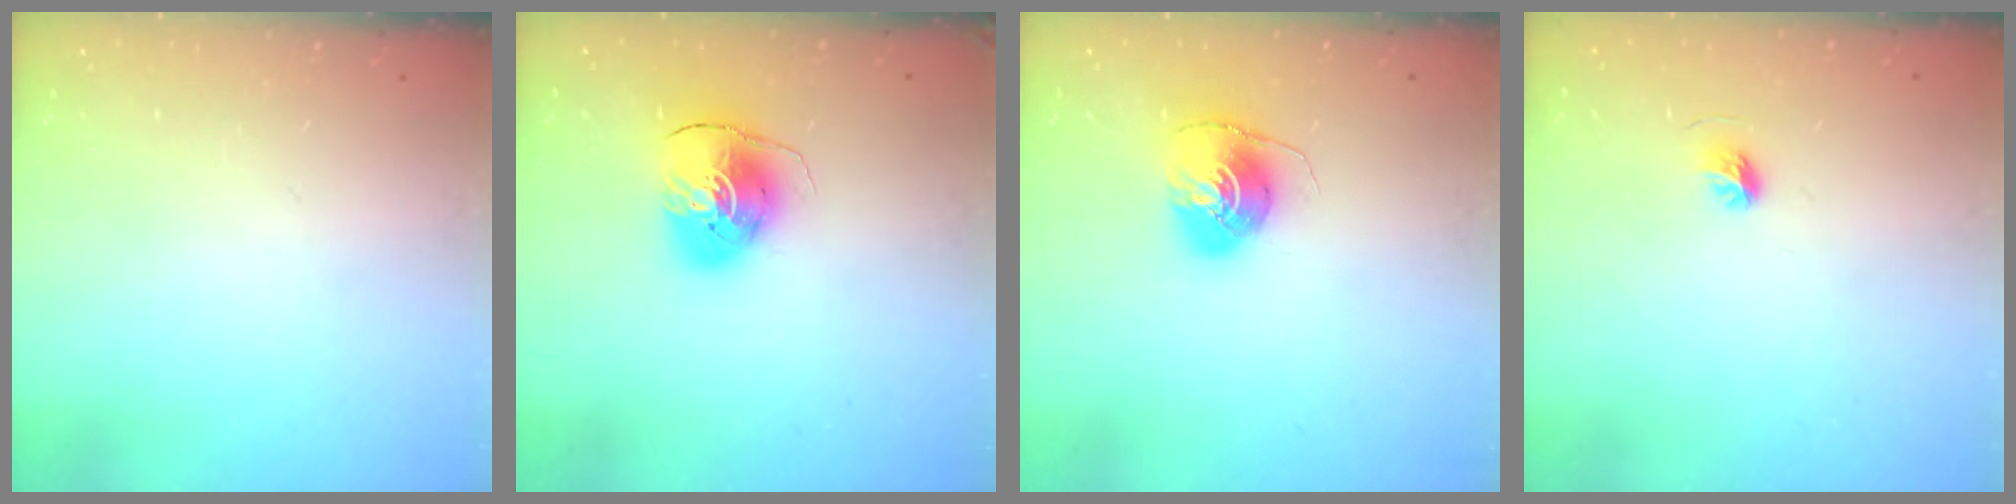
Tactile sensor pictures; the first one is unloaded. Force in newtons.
{"total": 9.3, "press": 9.2, "slide": 1.1}
{"total": 8.8, "press": 8.8, "slide": 0.1}
{"total": 4.2, "press": 3.9, "slide": 1.4}